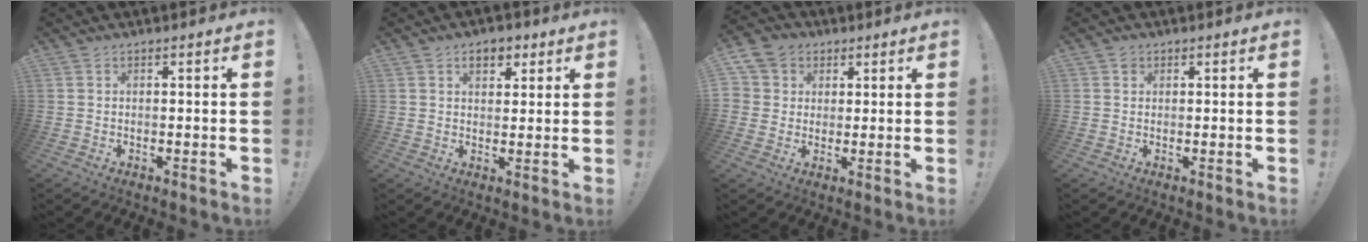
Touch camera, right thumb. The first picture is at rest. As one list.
[{"total": 5.6, "force": [2.7, 3.6, 3.3], "torque": [-0.038, -0.002, 0.045]}, {"total": 6.3, "force": [1.6, 6.0, 1.3], "torque": [-0.023, -0.004, 0.035]}, {"total": 1.0, "force": [0.7, 0.7, 0.1], "torque": [0.000, 0.000, 0.013]}]